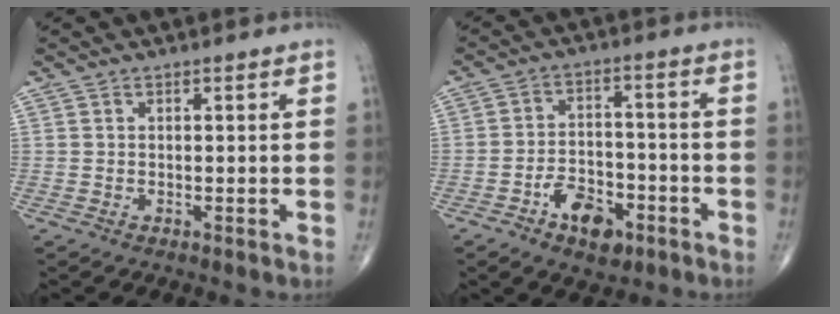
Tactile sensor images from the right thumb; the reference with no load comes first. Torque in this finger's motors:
{"motor_torque": [3.15, 1.86, 0.68, -0.86, 0.06]}